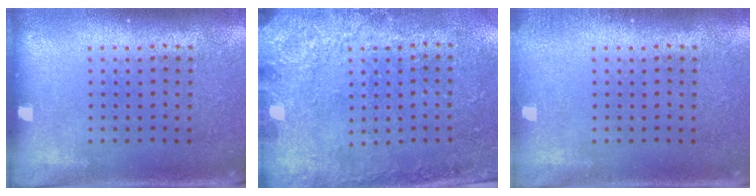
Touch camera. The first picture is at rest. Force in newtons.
{"total": 2.7, "press": 2.1, "slide": 1.6}
{"total": 0.7, "press": 0.7, "slide": 0.2}